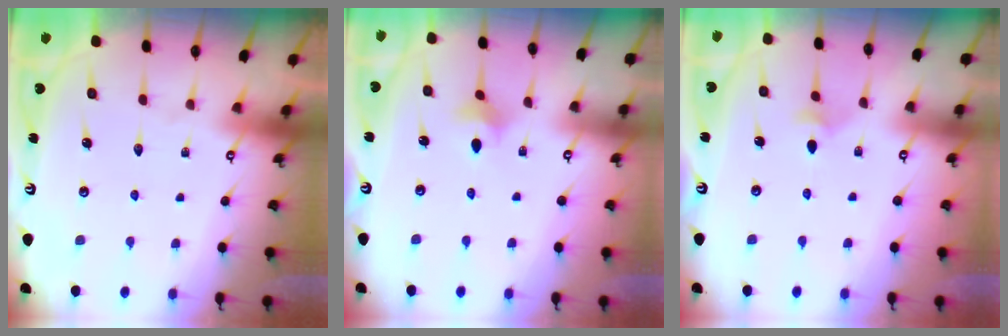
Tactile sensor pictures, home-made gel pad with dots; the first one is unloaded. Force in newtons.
{"total": 3.3, "press": 3.2, "slide": 0.6}
{"total": 2.9, "press": 2.8, "slide": 0.9}